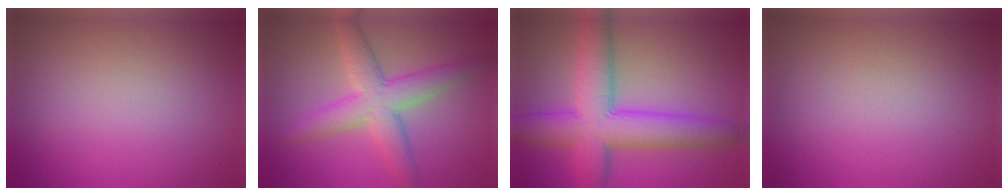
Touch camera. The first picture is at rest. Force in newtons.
{"total": 5.5, "press": 5.5, "slide": 0.1}
{"total": 9.4, "press": 9.4, "slide": 0.4}
{"total": 0.0}